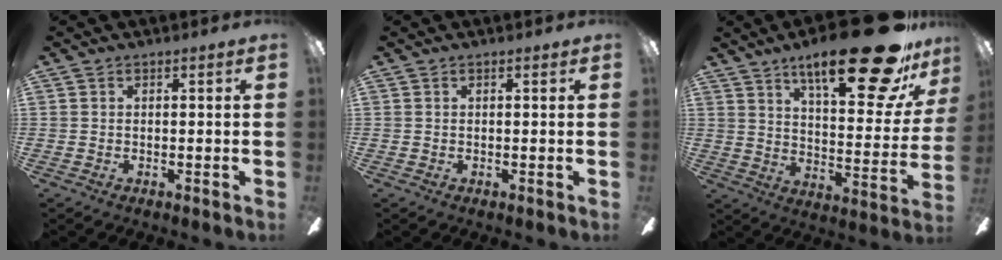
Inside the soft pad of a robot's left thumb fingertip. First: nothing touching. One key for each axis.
{"total": 0.0}
{"total": 26.7, "fx": 17.8, "fy": 7.4, "fz": 18.4, "tx": -0.268, "ty": -0.109, "tz": 0.280}